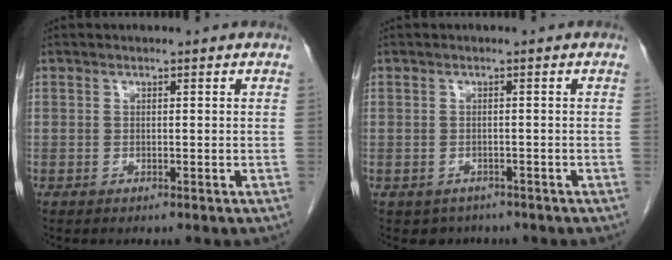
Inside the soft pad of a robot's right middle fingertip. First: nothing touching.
{"total": 2.6, "force": [-1.8, 1.8, 0.1], "torque": [-0.006, 0.006, -0.025]}